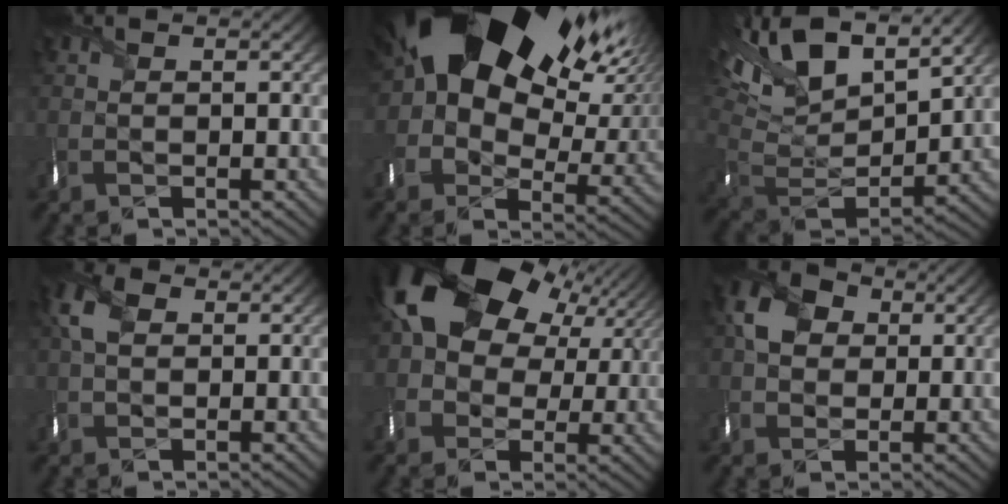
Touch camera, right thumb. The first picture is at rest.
{"total": 21.0, "force": [8.3, 12.7, 14.6], "torque": [-0.240, 0.004, 0.154]}
{"total": 16.5, "force": [9.5, 6.9, 11.6], "torque": [-0.265, 0.030, 0.158]}
{"total": 4.4, "force": [1.4, 2.9, 3.0], "torque": [-0.078, 0.012, 0.020]}
{"total": 17.1, "force": [5.3, 12.1, 10.8], "torque": [-0.192, 0.010, 0.099]}
{"total": 5.7, "force": [1.5, 4.7, 3.0], "torque": [-0.066, 0.013, 0.019]}